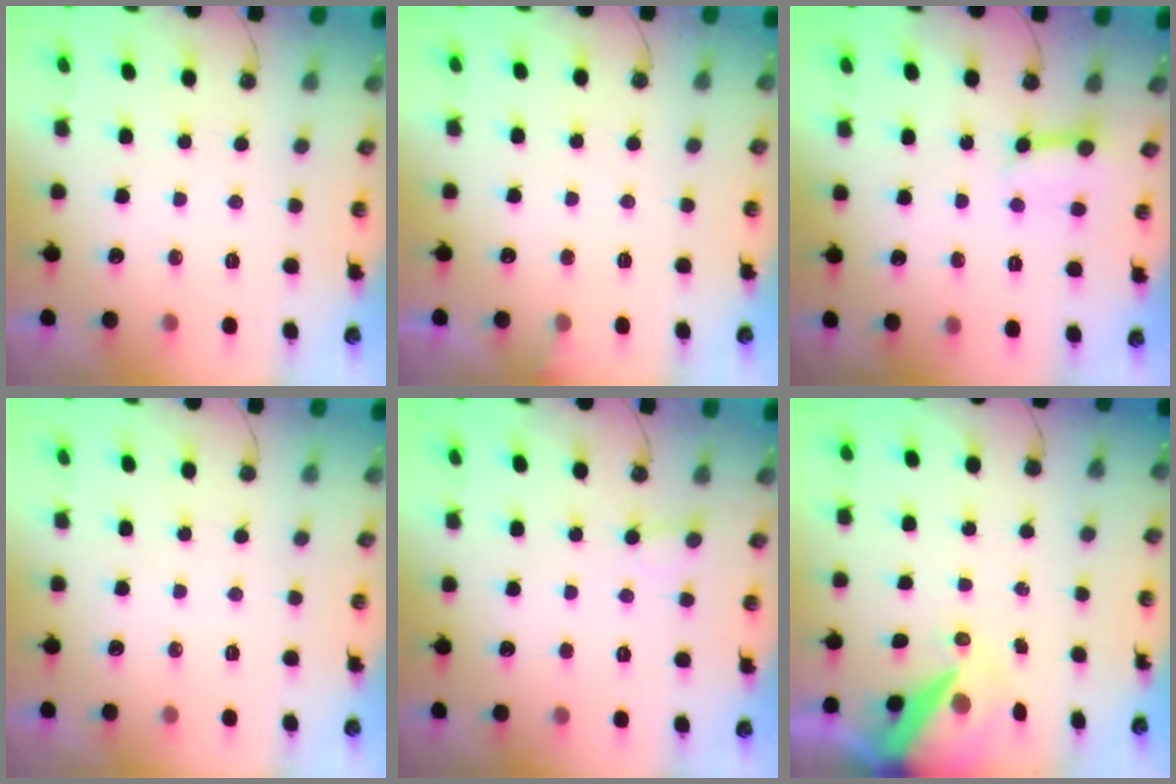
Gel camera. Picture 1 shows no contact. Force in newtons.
{"total": 2.9, "press": 2.9, "slide": 0.2}
{"total": 7.3, "press": 7.2, "slide": 0.8}
{"total": 0.0}
{"total": 1.9, "press": 1.9, "slide": 0.2}
{"total": 11.4, "press": 11.4, "slide": 1.2}